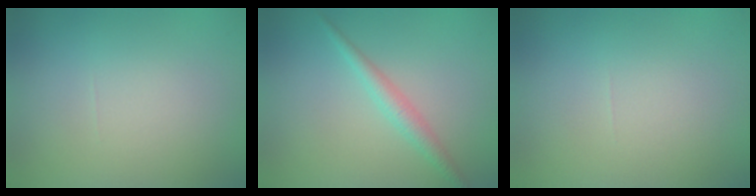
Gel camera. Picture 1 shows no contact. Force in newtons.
{"total": 1.8, "press": 1.8, "slide": 0.1}
{"total": 0.0}